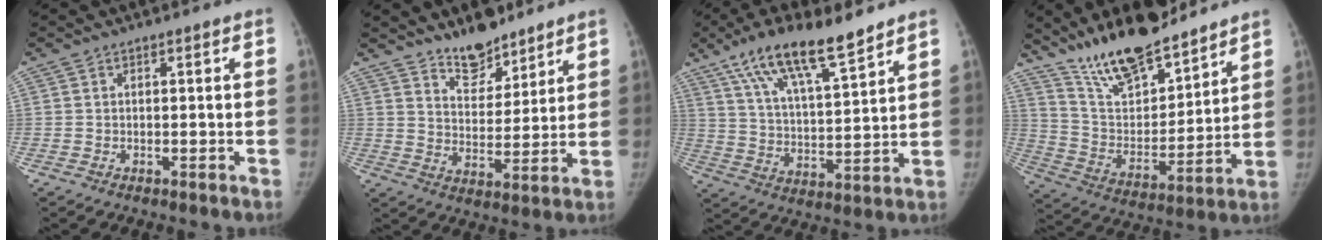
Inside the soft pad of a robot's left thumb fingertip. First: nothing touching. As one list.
[{"total": 9.2, "force": [7.5, 3.9, 3.4], "torque": [-0.023, -0.059, 0.130]}, {"total": 16.2, "force": [11.1, 4.1, 11.1], "torque": [-0.173, -0.044, 0.202]}, {"total": 19.0, "force": [15.3, 6.1, 9.5], "torque": [-0.118, -0.086, 0.274]}]